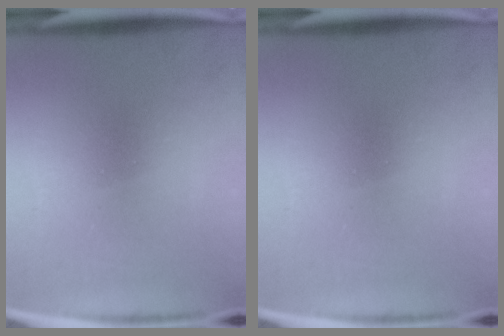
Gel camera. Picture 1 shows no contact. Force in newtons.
{"total": 0.0}